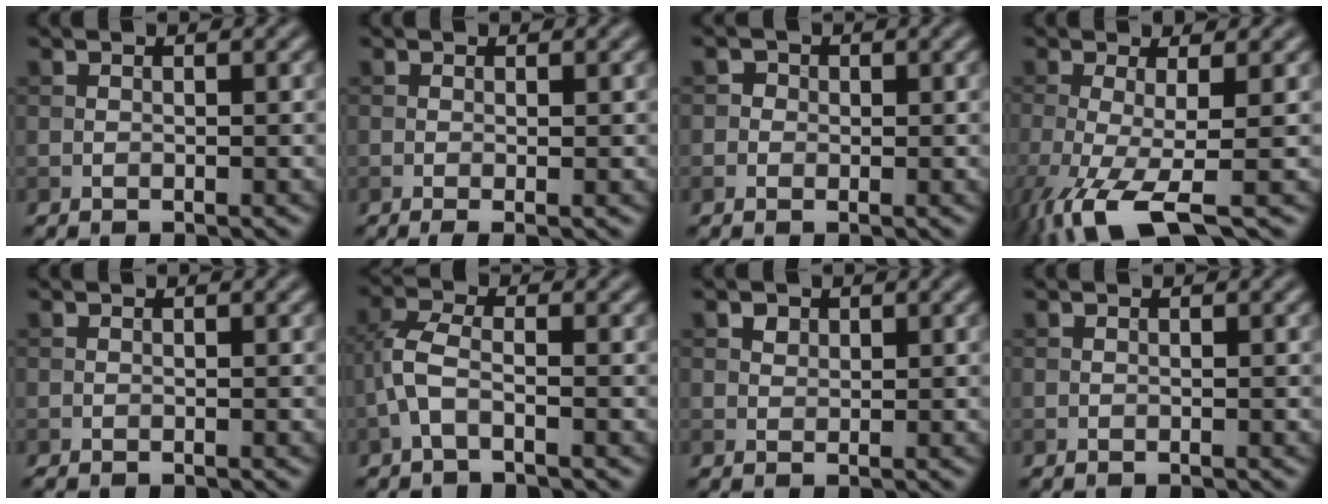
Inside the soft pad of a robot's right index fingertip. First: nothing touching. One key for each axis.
{"total": 1.3, "fx": -0.3, "fy": 0.2, "fz": 1.3, "tx": -0.022, "ty": -0.008, "tz": -0.006}
{"total": 1.2, "fx": 0.0, "fy": 1.2, "fz": 0.3, "tx": 0.002, "ty": 0.000, "tz": -0.004}
{"total": 7.0, "fx": -3.3, "fy": 1.6, "fz": 6.0, "tx": -0.123, "ty": -0.017, "tz": -0.067}
{"total": 0.0}
{"total": 2.9, "fx": -1.1, "fy": 1.2, "fz": 2.5, "tx": -0.062, "ty": 0.008, "tz": -0.033}
{"total": 1.2, "fx": 0.7, "fy": 0.9, "fz": 0.4, "tx": -0.006, "ty": -0.001, "tz": 0.011}
{"total": 0.0}